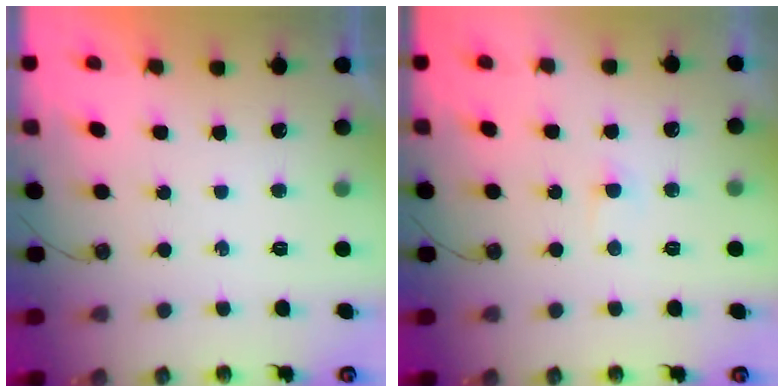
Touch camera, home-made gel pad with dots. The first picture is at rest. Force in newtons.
{"total": 1.7, "press": 1.7, "slide": 0.3}